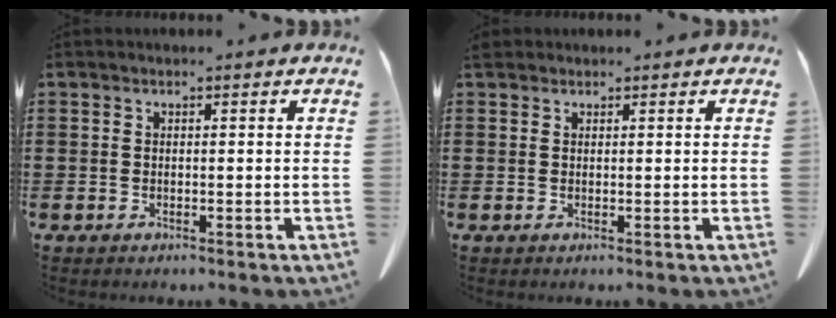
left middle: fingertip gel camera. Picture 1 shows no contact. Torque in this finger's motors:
{"motor_torque": [0.76, -0.05, 0.31, 0.10]}